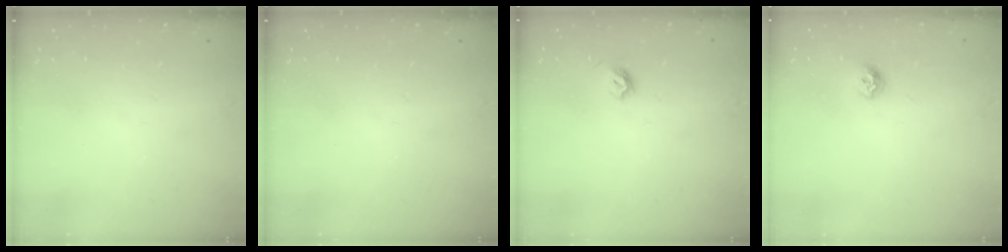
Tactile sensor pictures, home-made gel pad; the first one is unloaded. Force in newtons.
{"total": 0.0}
{"total": 4.5, "press": 4.3, "slide": 1.0}
{"total": 7.2, "press": 7.1, "slide": 1.0}